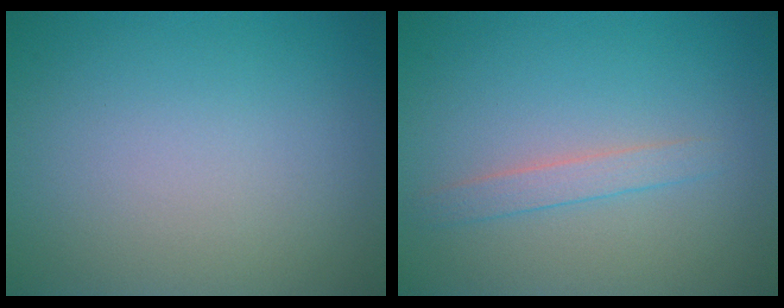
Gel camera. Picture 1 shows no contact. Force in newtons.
{"total": 1.6, "press": 1.6, "slide": 0.1}